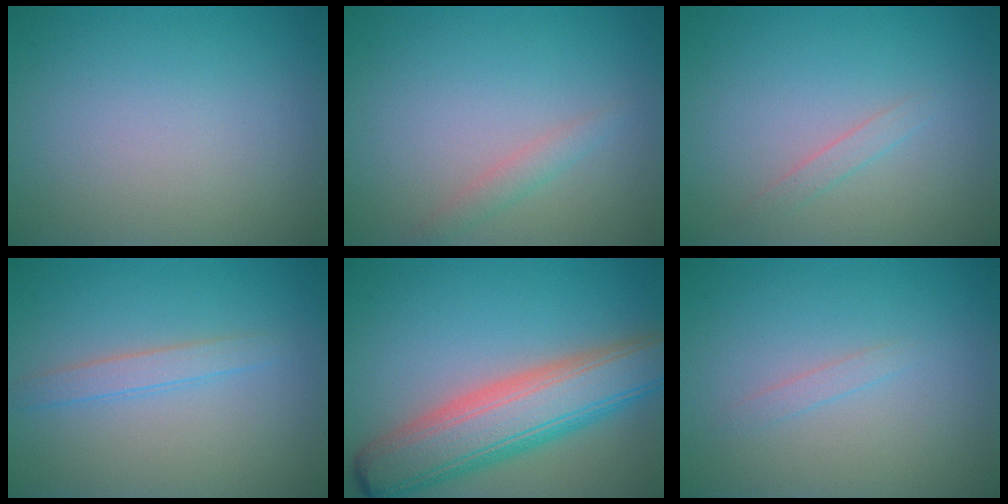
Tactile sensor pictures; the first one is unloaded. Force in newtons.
{"total": 1.3, "press": 1.3, "slide": 0.1}
{"total": 0.9, "press": 0.9, "slide": 0.1}
{"total": 1.7, "press": 1.7, "slide": 0.1}
{"total": 8.7, "press": 8.7, "slide": 0.4}
{"total": 0.8, "press": 0.8, "slide": 0.1}